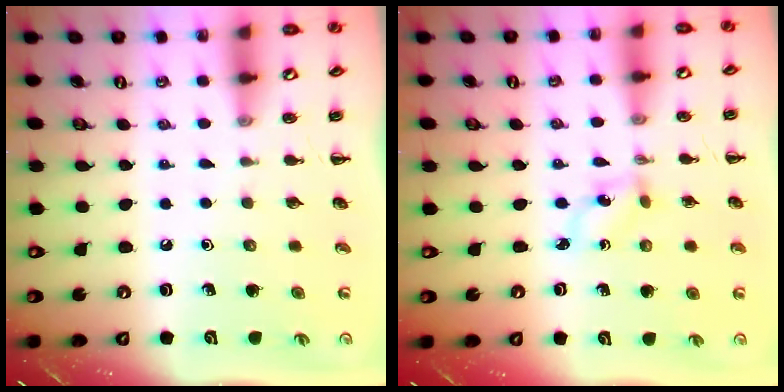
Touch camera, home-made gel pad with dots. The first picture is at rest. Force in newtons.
{"total": 1.9, "press": 1.8, "slide": 0.7}